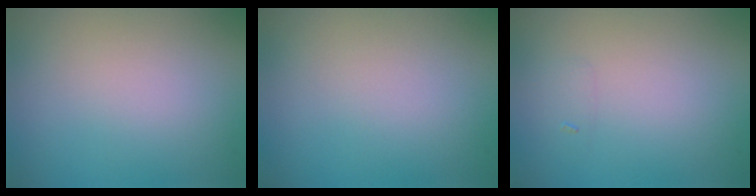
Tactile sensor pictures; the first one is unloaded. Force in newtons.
{"total": 0.0}
{"total": 0.6, "press": 0.6, "slide": 0.0}